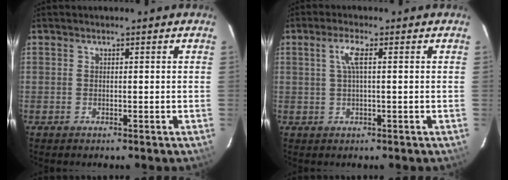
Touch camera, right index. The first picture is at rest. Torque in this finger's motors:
{"motor_torque": [0.63, 0.16, 0.25, 0.07]}